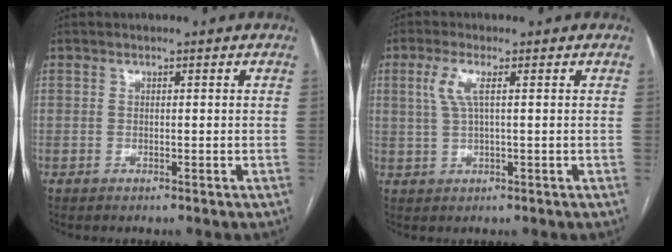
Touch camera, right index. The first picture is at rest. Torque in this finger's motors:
{"motor_torque": [0.06, 0.03, 0.30, 0.10]}